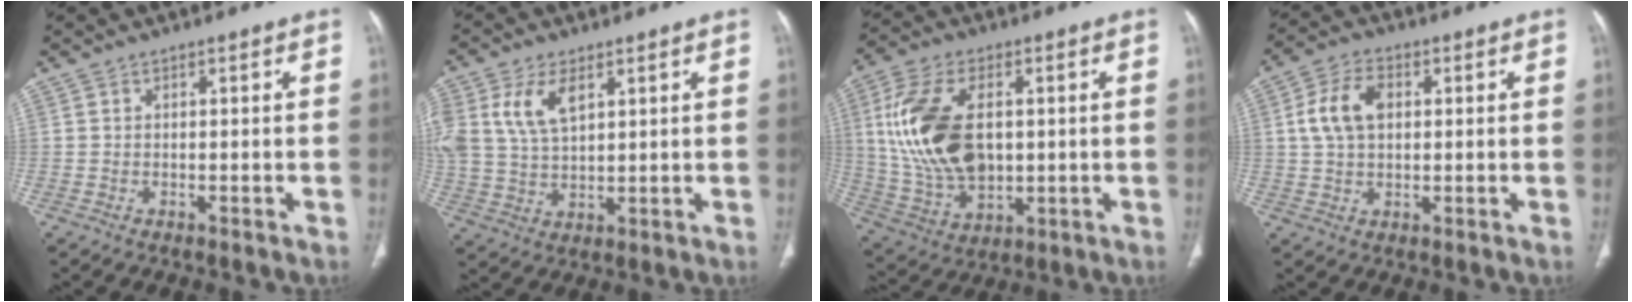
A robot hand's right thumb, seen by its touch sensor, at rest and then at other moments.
{"total": 10.2, "force": [4.1, 5.7, 7.4], "torque": [-0.154, -0.003, 0.089]}
{"total": 18.6, "force": [2.4, 11.2, 14.6], "torque": [-0.288, -0.007, 0.058]}
{"total": 8.5, "force": [1.7, 5.5, 6.2], "torque": [-0.118, 0.012, 0.030]}